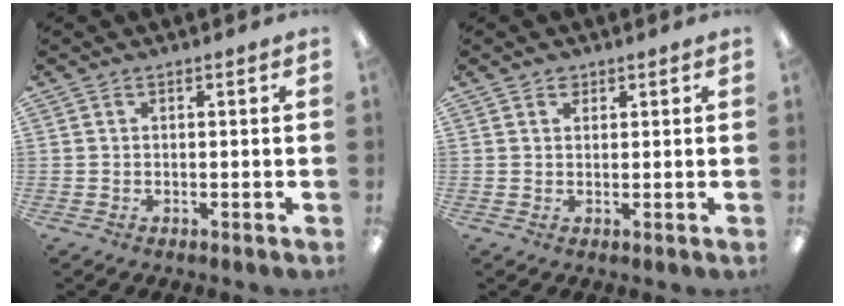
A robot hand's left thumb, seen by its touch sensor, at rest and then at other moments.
{"total": 1.6, "force": [1.2, 1.1, 0.4], "torque": [-0.001, -0.003, 0.020]}